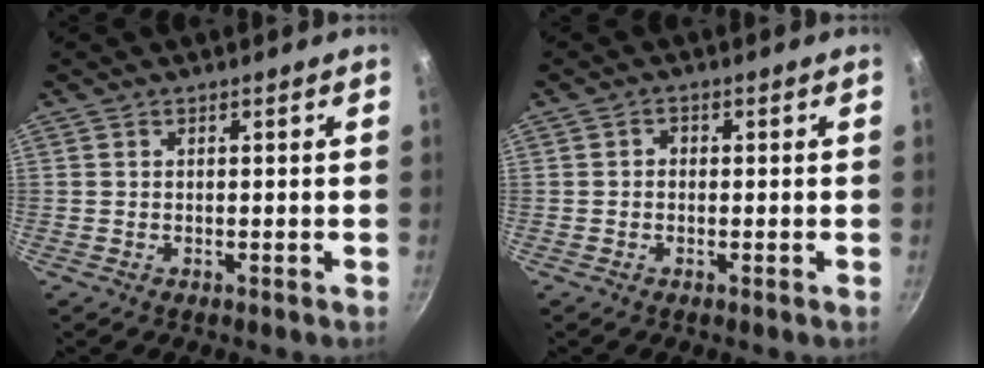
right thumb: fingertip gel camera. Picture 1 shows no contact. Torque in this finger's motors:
{"motor_torque": [-0.45, 0.23, 0.12, -0.27, 0.02]}